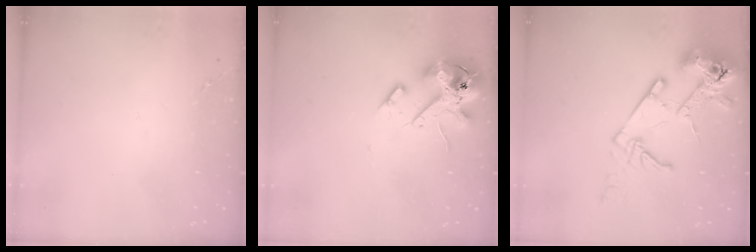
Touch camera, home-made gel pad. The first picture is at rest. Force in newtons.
{"total": 14.5, "press": 14.4, "slide": 2.4}
{"total": 16.7, "press": 16.5, "slide": 2.2}